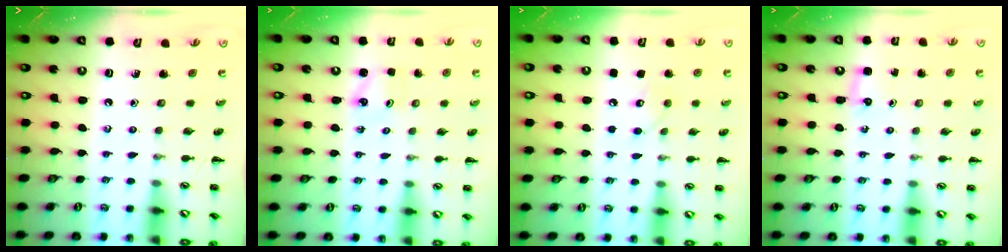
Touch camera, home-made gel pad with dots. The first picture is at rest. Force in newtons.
{"total": 2.0, "press": 2.0, "slide": 0.6}
{"total": 7.3, "press": 7.1, "slide": 1.3}
{"total": 2.4, "press": 2.3, "slide": 0.7}